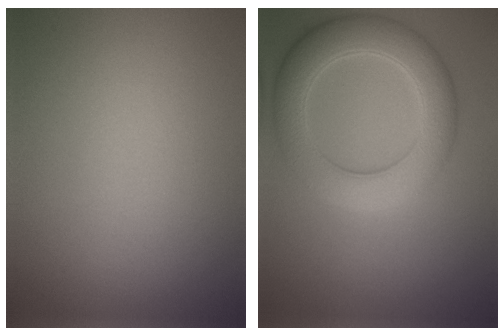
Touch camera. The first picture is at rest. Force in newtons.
{"total": 6.1, "press": 6.1, "slide": 0.2}